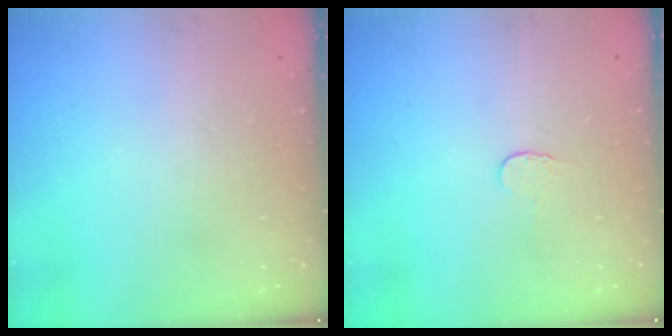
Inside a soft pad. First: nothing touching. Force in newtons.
{"total": 3.4, "press": 3.4, "slide": 0.3}